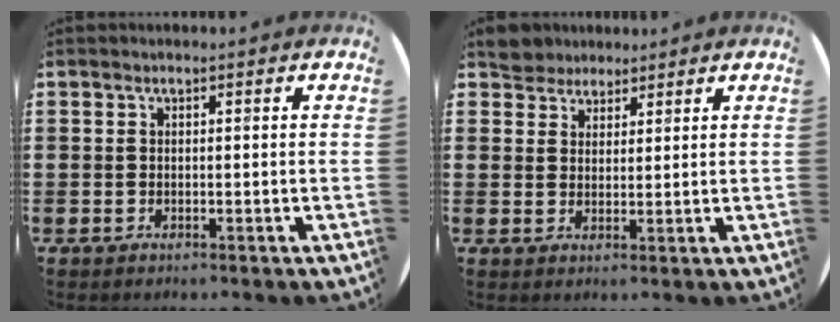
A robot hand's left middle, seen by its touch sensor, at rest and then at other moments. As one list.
[{"total": 4.0, "force": [3.7, 1.5, -0.2], "torque": [-0.009, -0.001, 0.073]}]